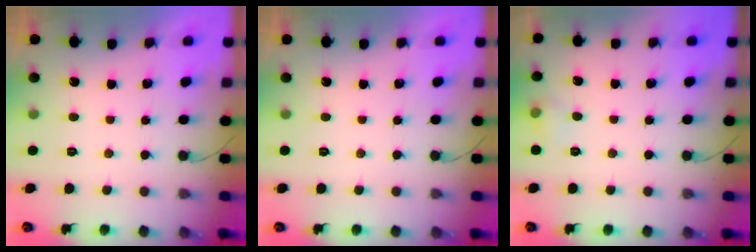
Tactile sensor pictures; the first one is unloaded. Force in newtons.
{"total": 0.0}
{"total": 4.5, "press": 4.1, "slide": 1.8}